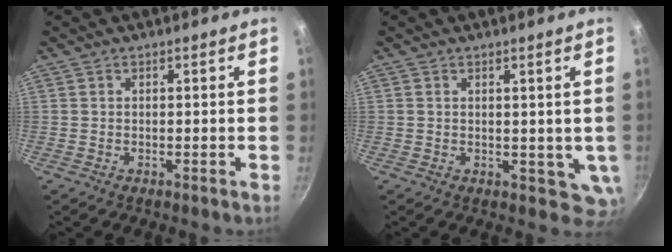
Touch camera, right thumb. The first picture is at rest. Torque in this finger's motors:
{"motor_torque": [0.22, 0.37, -0.11, -0.11, -0.04]}